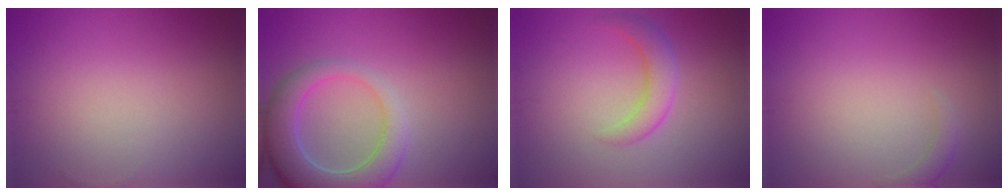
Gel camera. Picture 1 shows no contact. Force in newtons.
{"total": 6.8, "press": 6.7, "slide": 0.9}
{"total": 2.9, "press": 2.9, "slide": 0.1}
{"total": 1.2, "press": 1.1, "slide": 0.2}